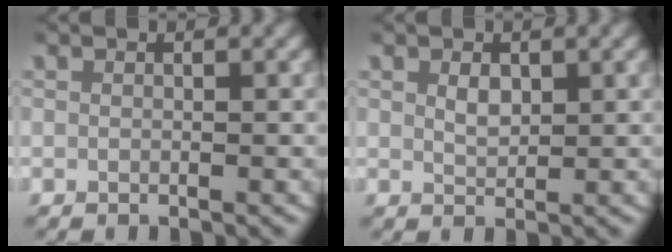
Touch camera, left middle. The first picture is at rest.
{"total": 1.5, "force": [0.7, 0.8, 1.0], "torque": [-0.021, -0.007, 0.019]}